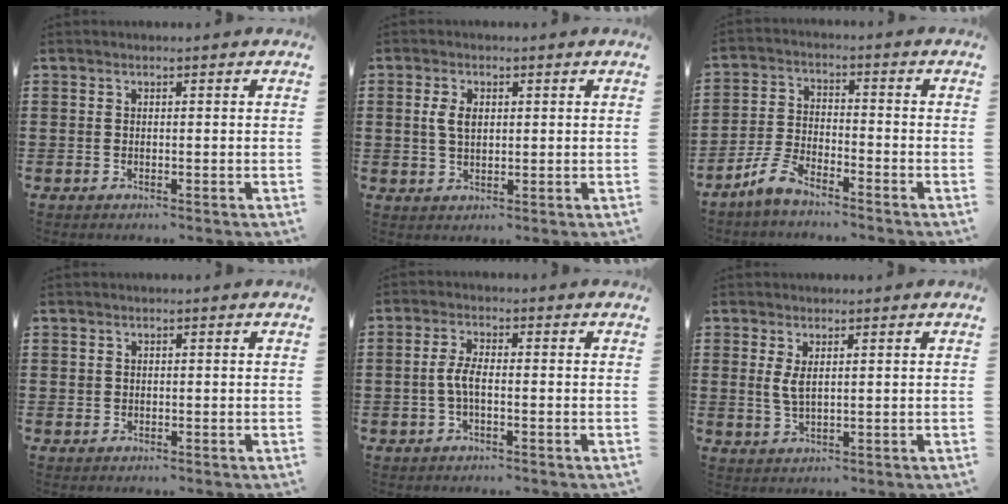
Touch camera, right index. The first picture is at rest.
{"total": 3.2, "force": [0.6, 1.9, 2.6], "torque": [-0.062, 0.007, 0.006]}
{"total": 5.1, "force": [-4.5, 0.9, 2.2], "torque": [-0.072, -0.004, -0.095]}
{"total": 0.8, "force": [0.3, 0.7, 0.1], "torque": [-0.004, 0.004, 0.006]}
{"total": 3.4, "force": [-0.8, 1.0, 3.1], "torque": [-0.085, -0.007, -0.026]}
{"total": 2.7, "force": [0.9, 0.9, 2.3], "torque": [-0.049, 0.003, 0.016]}